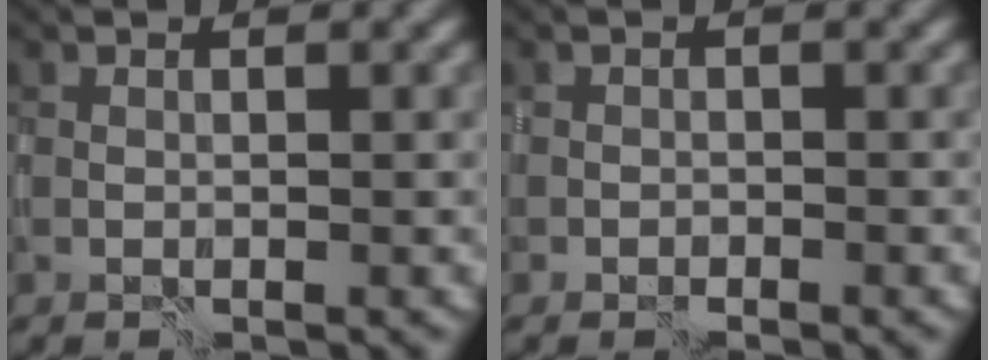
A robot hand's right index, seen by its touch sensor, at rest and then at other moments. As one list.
[{"total": 1.1, "force": [-0.3, 1.1, 0.0], "torque": [0.001, -0.002, -0.007]}]